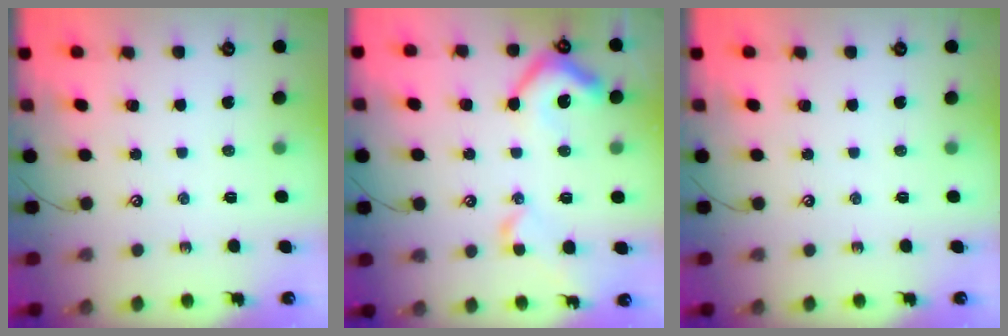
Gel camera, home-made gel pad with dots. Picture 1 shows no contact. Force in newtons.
{"total": 10.6, "press": 10.5, "slide": 1.4}
{"total": 0.0}